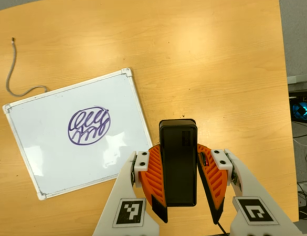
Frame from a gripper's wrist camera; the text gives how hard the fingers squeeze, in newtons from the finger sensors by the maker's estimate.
{"total": 7.5, "left": 6.5, "right": 8.5}